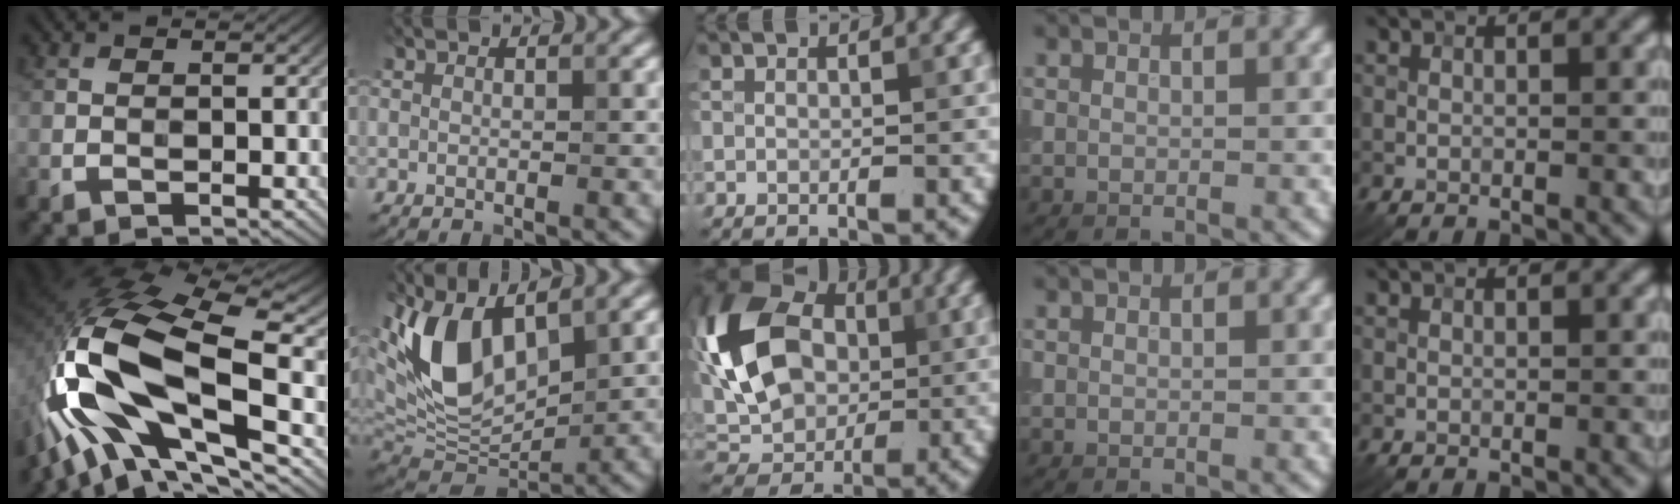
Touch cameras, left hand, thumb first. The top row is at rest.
{"thumb": {"total": 19.1, "force": [-4.3, 9.1, 16.2], "torque": [-0.343, -0.010, -0.080]}, "index": {"total": 10.4, "force": [3.6, 5.5, 8.1], "torque": [-0.175, 0.001, 0.062]}, "middle": {"total": 13.3, "force": [2.1, 9.4, 9.1], "torque": [-0.201, 0.024, 0.026]}}